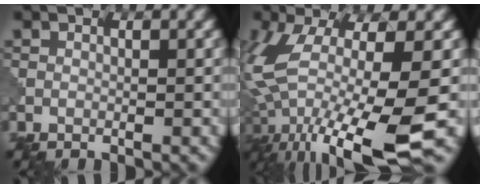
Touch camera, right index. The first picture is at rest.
{"total": 13.7, "force": [-3.2, 4.5, 12.5], "torque": [-0.289, -0.022, -0.033]}